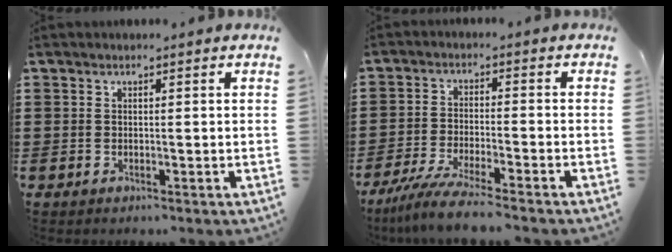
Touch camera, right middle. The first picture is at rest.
{"total": 6.1, "force": [-5.4, -0.3, 2.8], "torque": [-0.071, -0.022, -0.107]}